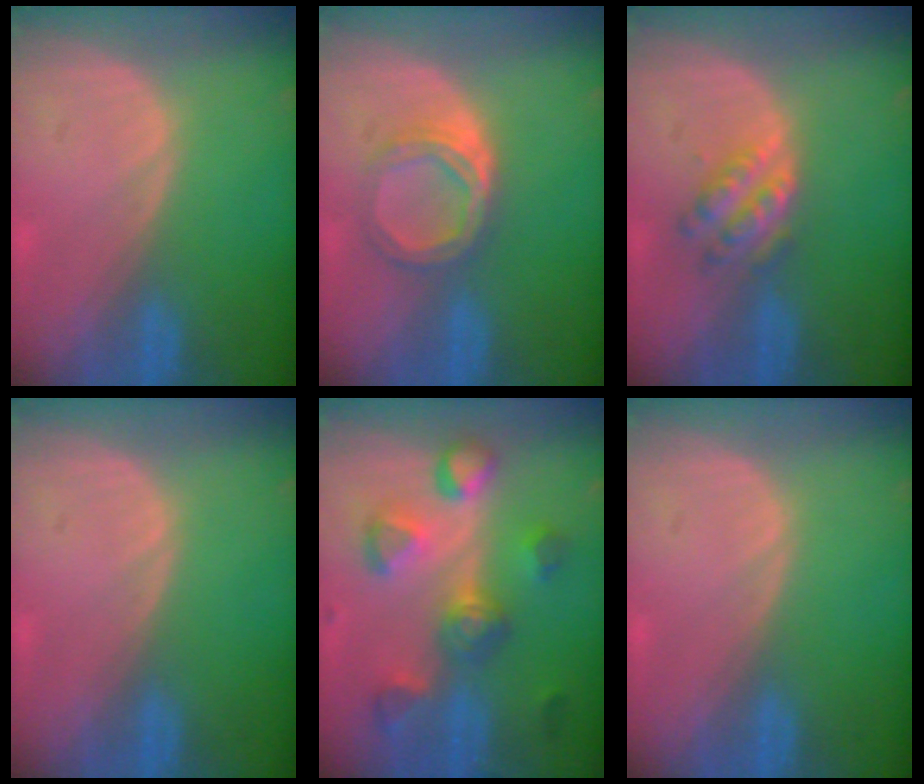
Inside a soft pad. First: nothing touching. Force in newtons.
{"total": 5.5, "press": 5.0, "slide": 2.4}
{"total": 4.7, "press": 4.6, "slide": 1.2}
{"total": 0.0}
{"total": 8.4, "press": 8.4, "slide": 0.7}
{"total": 0.0}